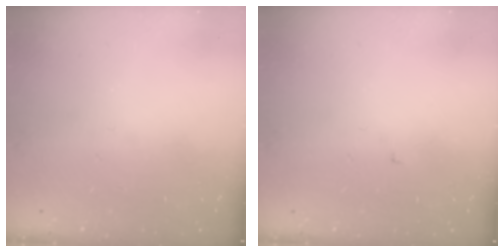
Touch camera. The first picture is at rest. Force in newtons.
{"total": 1.8, "press": 1.8, "slide": 0.2}